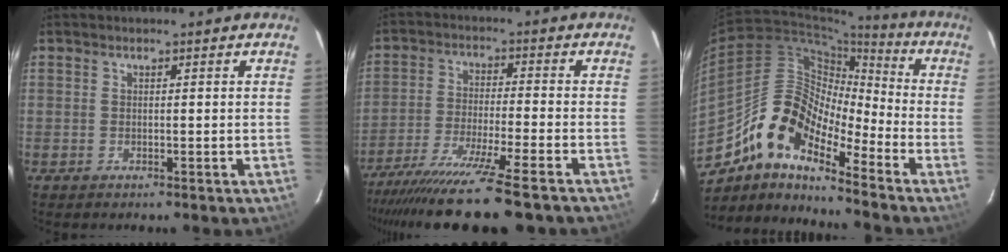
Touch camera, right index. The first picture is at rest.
{"total": 16.8, "force": [-14.2, -0.5, 9.1], "torque": [-0.185, -0.050, -0.237]}
{"total": 14.5, "force": [-10.5, 5.0, 8.7], "torque": [-0.146, 0.009, -0.214]}